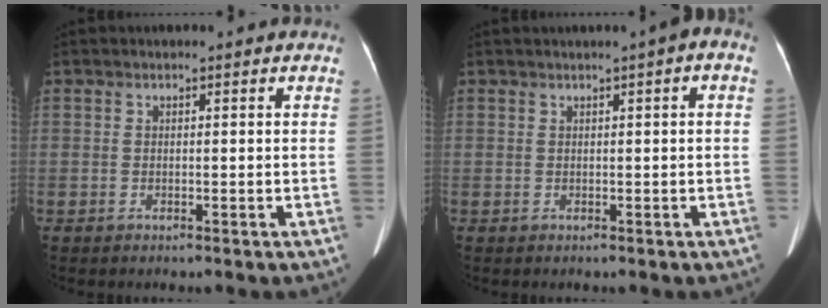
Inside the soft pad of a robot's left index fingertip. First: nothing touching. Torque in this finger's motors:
{"motor_torque": [0.17, -0.57, 0.02, 0.02]}